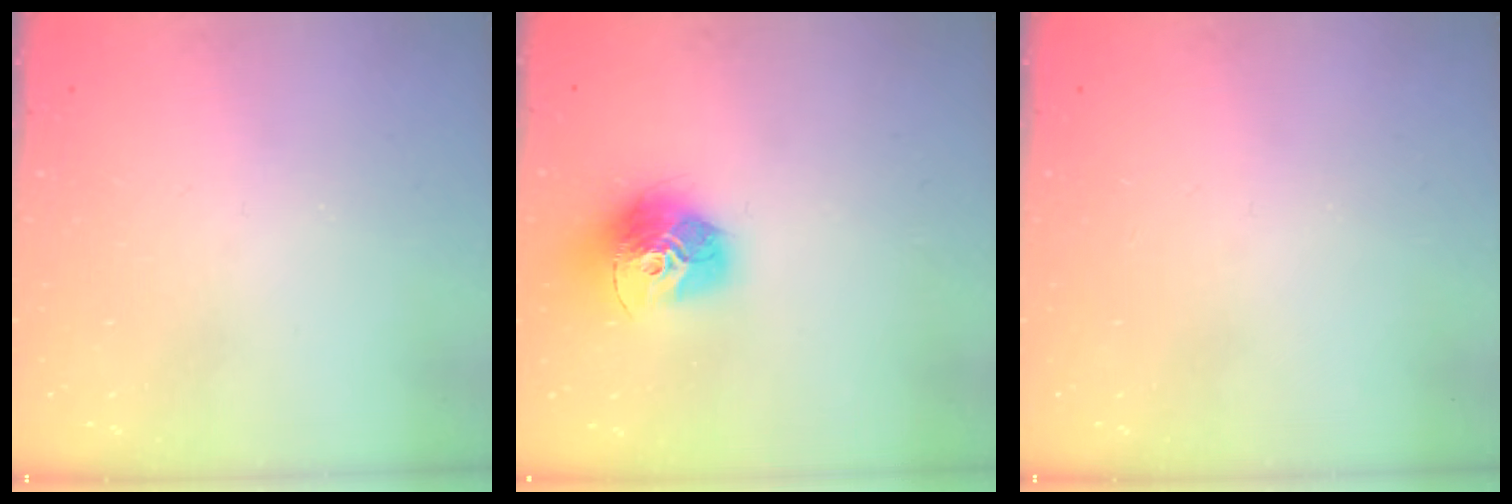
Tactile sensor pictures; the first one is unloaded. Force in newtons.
{"total": 15.6, "press": 15.5, "slide": 1.5}
{"total": 0.0}